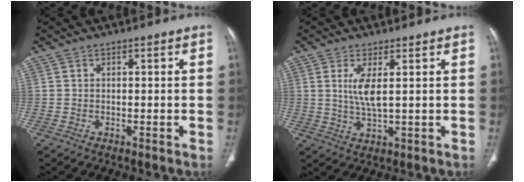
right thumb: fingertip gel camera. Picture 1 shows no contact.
{"total": 4.8, "force": [1.3, 1.0, 4.5], "torque": [-0.104, -0.018, 0.032]}